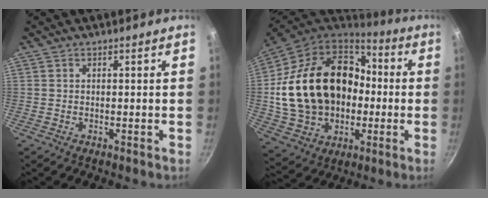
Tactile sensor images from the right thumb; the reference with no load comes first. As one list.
[{"total": 28.6, "force": [0.3, 21.2, 19.2], "torque": [-0.327, 0.048, 0.030]}]